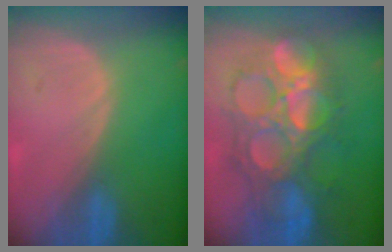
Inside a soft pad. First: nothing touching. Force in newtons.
{"total": 11.3, "press": 11.3, "slide": 1.2}